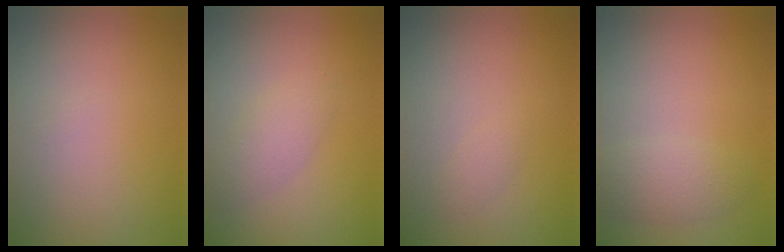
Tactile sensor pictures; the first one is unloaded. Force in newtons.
{"total": 1.9, "press": 1.9, "slide": 0.2}
{"total": 0.7, "press": 0.7, "slide": 0.0}
{"total": 2.3, "press": 2.3, "slide": 0.0}